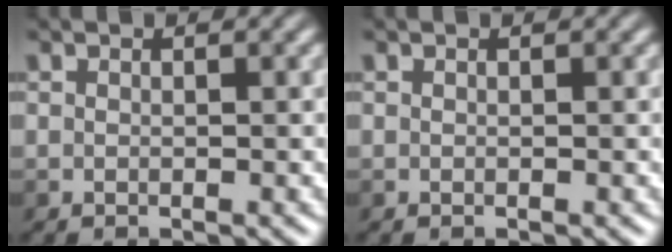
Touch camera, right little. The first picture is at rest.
{"total": 0.0}